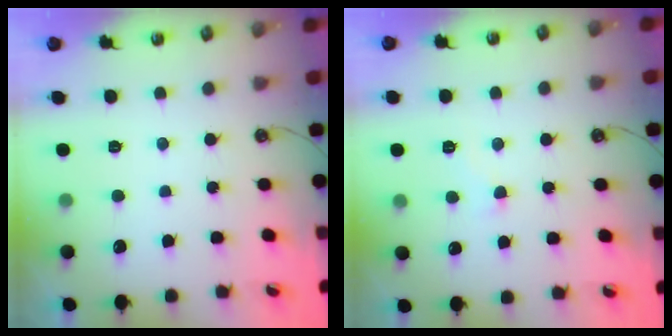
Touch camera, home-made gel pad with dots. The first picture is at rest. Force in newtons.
{"total": 3.9, "press": 3.9, "slide": 0.5}